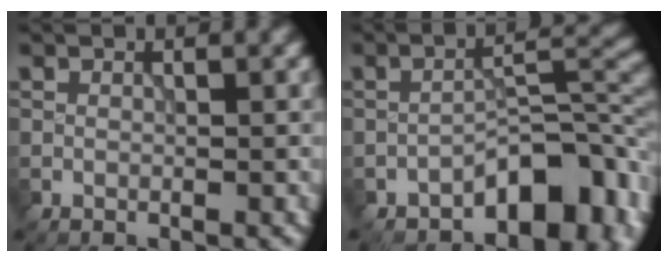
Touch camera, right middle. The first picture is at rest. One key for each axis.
{"total": 7.0, "fx": -4.1, "fy": 3.0, "fz": 4.8, "tx": -0.047, "ty": 0.013, "tz": -0.069}